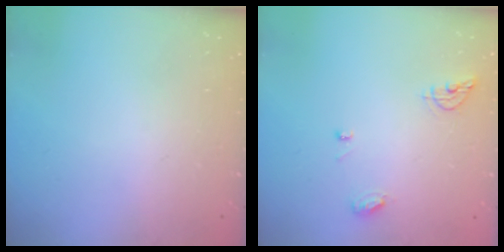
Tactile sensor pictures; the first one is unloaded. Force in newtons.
{"total": 6.7, "press": 6.7, "slide": 0.3}